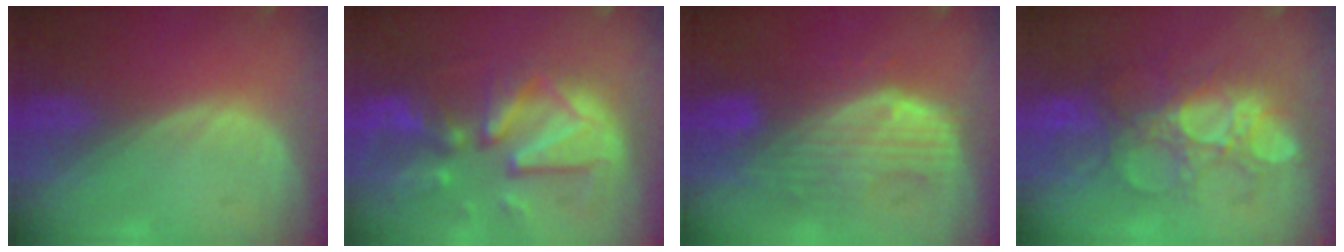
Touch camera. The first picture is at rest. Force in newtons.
{"total": 12.6, "press": 11.0, "slide": 6.2}
{"total": 9.9, "press": 8.6, "slide": 4.8}
{"total": 9.0, "press": 8.9, "slide": 1.1}